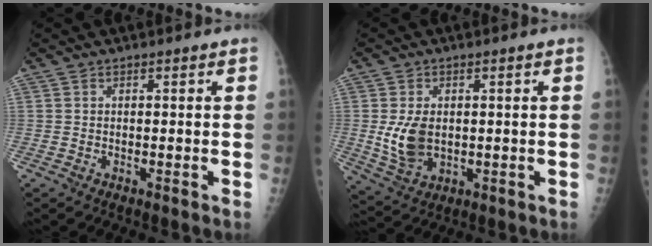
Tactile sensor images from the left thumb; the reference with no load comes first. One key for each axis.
{"total": 7.5, "fx": 0.1, "fy": 5.0, "fz": 5.5, "tx": -0.097, "ty": -0.009, "tz": 0.015}